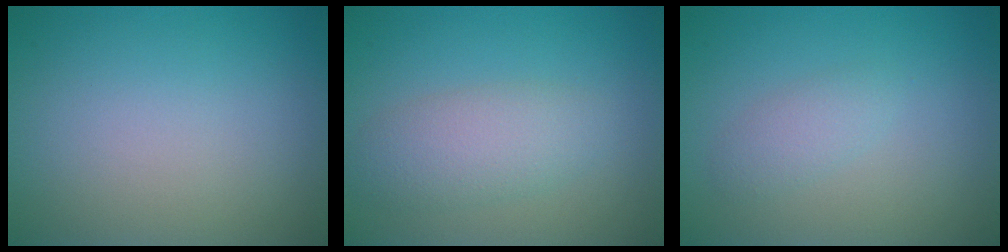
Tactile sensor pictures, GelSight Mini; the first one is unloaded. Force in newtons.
{"total": 3.5, "press": 3.5, "slide": 0.0}
{"total": 1.6, "press": 1.6, "slide": 0.1}